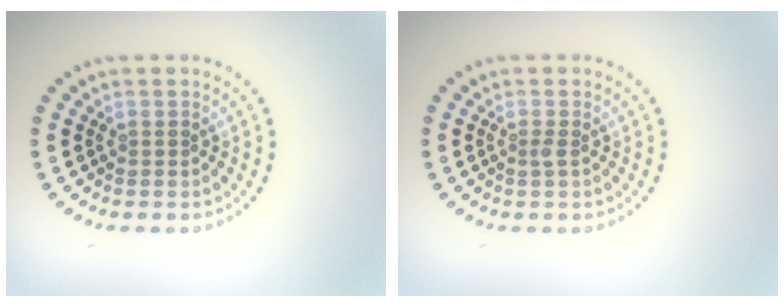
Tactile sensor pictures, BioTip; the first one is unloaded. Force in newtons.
{"total": 0.6, "press": 0.4, "slide": 0.3}